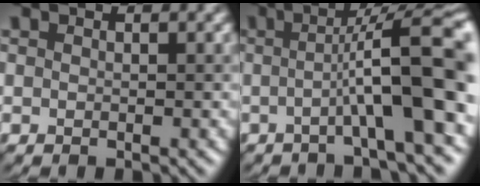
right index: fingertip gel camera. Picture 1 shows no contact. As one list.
[{"total": 9.5, "force": [-0.9, 1.5, 9.3], "torque": [-0.116, 0.017, -0.023]}]